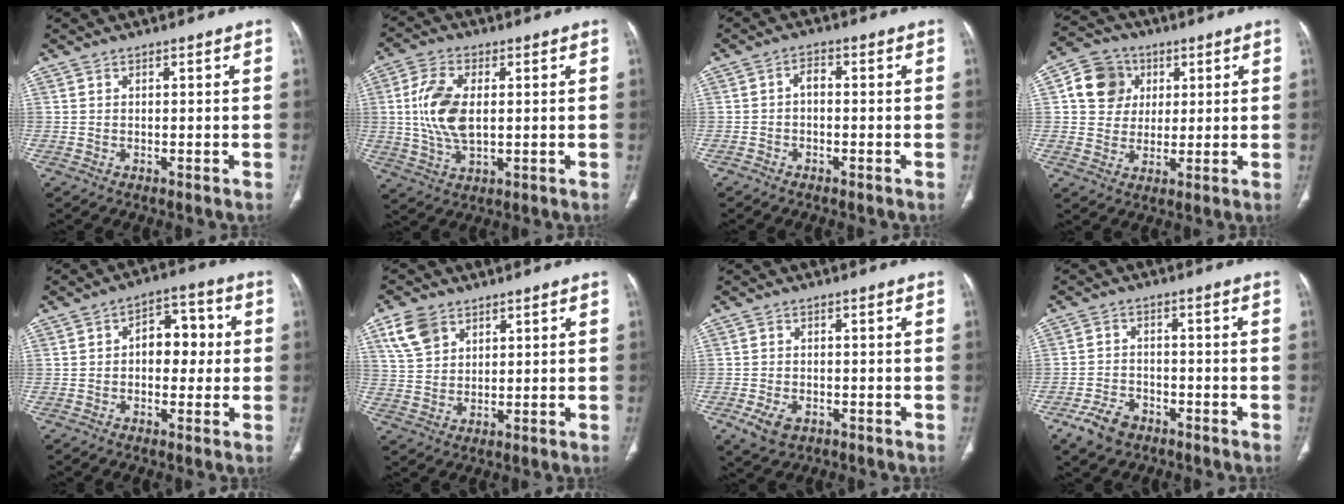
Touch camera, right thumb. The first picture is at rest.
{"total": 10.8, "force": [1.0, 5.8, 9.0], "torque": [-0.191, -0.001, 0.024]}
{"total": 2.3, "force": [-0.6, 1.6, 1.6], "torque": [-0.022, 0.015, -0.018]}
{"total": 9.8, "force": [2.8, 8.7, 3.5], "torque": [-0.037, -0.002, 0.043]}
{"total": 8.4, "force": [0.3, 5.6, 6.3], "torque": [-0.050, 0.026, -0.002]}
{"total": 7.4, "force": [4.1, 5.0, 3.6], "torque": [-0.057, -0.011, 0.085]}
{"total": 4.8, "force": [-2.1, 3.2, 2.9], "torque": [-0.057, 0.002, -0.030]}
{"total": 6.4, "force": [-3.9, 4.2, 3.0], "torque": [-0.050, 0.021, -0.067]}